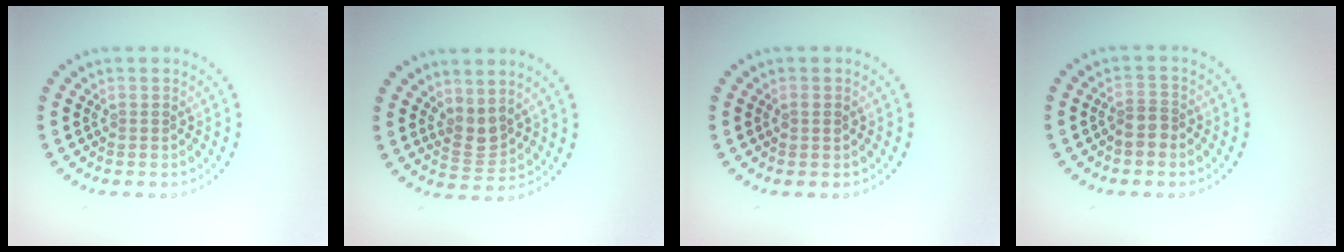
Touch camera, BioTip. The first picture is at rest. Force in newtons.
{"total": 2.1, "press": 1.7, "slide": 1.2}
{"total": 0.9, "press": 0.9, "slide": 0.1}
{"total": 2.0, "press": 1.7, "slide": 1.1}